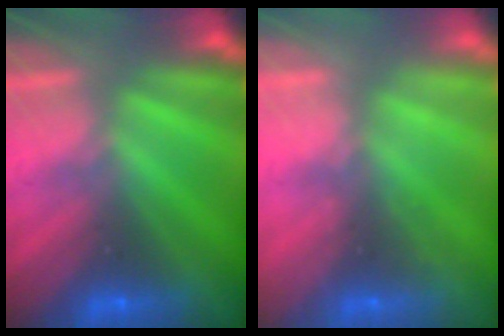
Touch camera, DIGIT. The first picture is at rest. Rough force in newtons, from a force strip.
{"total": 2.1}